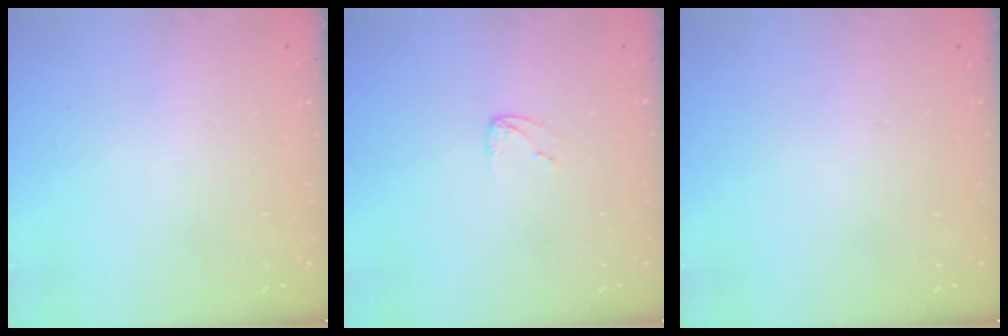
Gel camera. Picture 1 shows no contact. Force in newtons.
{"total": 3.3, "press": 3.3, "slide": 0.3}
{"total": 0.0}